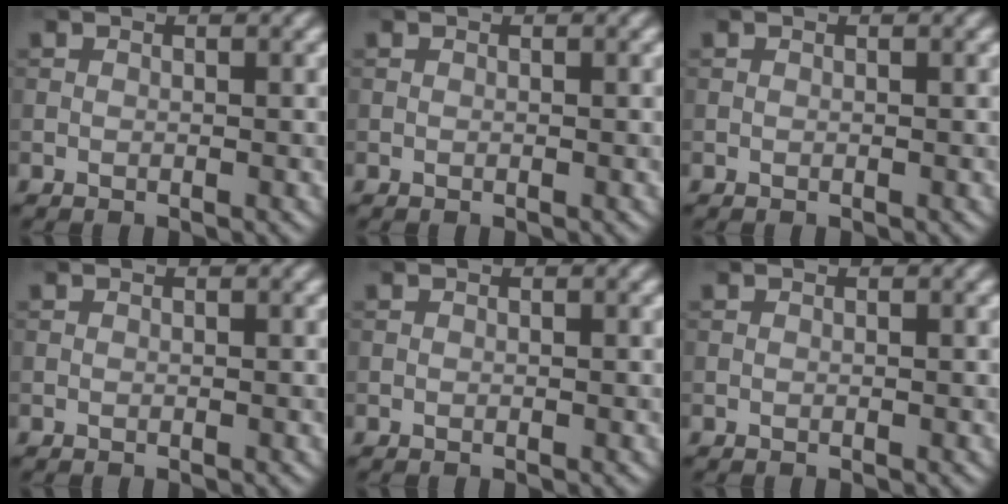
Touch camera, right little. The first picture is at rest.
{"total": 0.0}
{"total": 0.0}
{"total": 0.0}
{"total": 0.0}
{"total": 0.0}